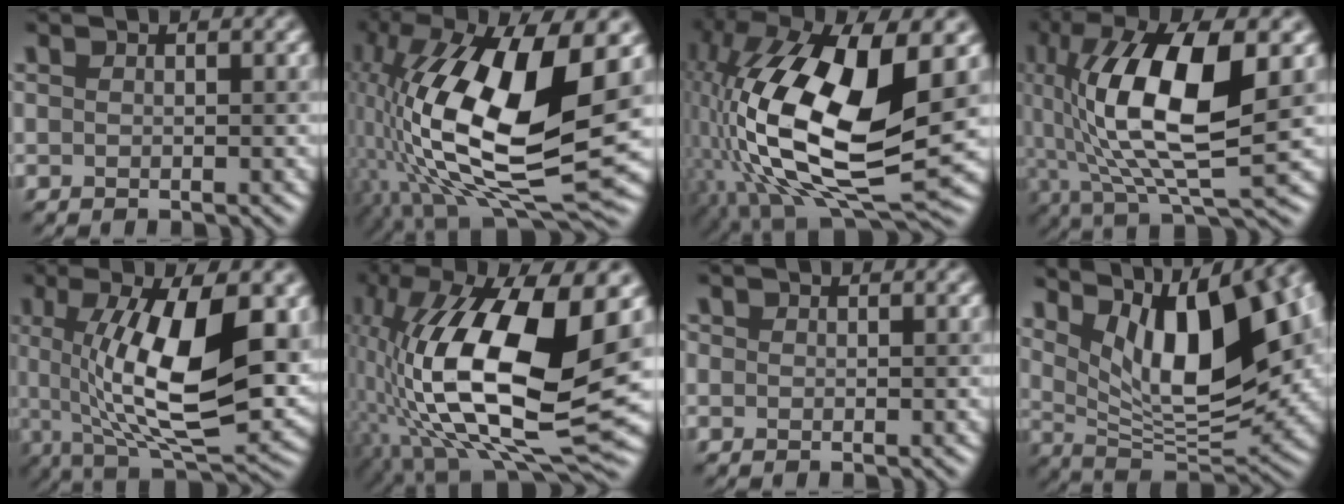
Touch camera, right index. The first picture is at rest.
{"total": 17.2, "force": [1.1, 6.9, 15.7], "torque": [-0.313, 0.014, 0.020]}
{"total": 16.7, "force": [0.8, 7.4, 14.9], "torque": [-0.304, 0.005, 0.016]}
{"total": 12.8, "force": [1.7, 4.5, 11.9], "torque": [-0.217, 0.011, 0.034]}
{"total": 12.6, "force": [1.3, 4.2, 11.8], "torque": [-0.181, 0.002, 0.025]}
{"total": 17.3, "force": [0.1, 6.7, 15.9], "torque": [-0.298, 0.018, -0.003]}
{"total": 0.7, "force": [0.3, 0.6, 0.2], "torque": [-0.009, 0.002, -0.003]}
{"total": 13.9, "force": [4.8, 5.7, 11.8], "torque": [-0.157, 0.007, 0.082]}